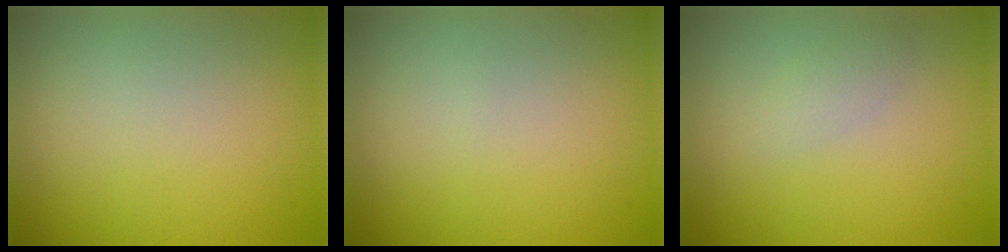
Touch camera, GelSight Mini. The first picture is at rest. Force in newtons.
{"total": 0.0}
{"total": 1.2, "press": 1.2, "slide": 0.1}